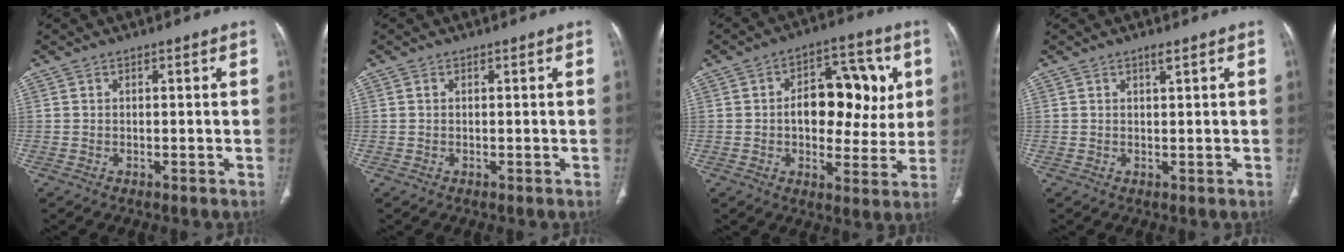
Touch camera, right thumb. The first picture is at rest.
{"total": 0.0}
{"total": 15.2, "force": [2.0, 9.5, 11.7], "torque": [-0.112, 0.017, 0.027]}
{"total": 1.2, "force": [0.8, 0.0, 0.9], "torque": [-0.016, -0.006, 0.013]}